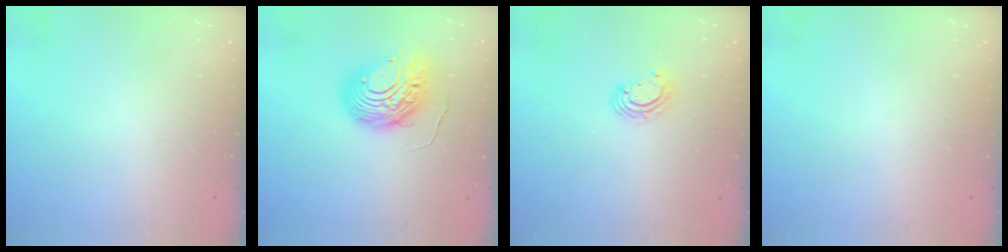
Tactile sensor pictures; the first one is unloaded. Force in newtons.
{"total": 11.8, "press": 11.8, "slide": 1.3}
{"total": 4.3, "press": 4.3, "slide": 0.2}
{"total": 0.0}